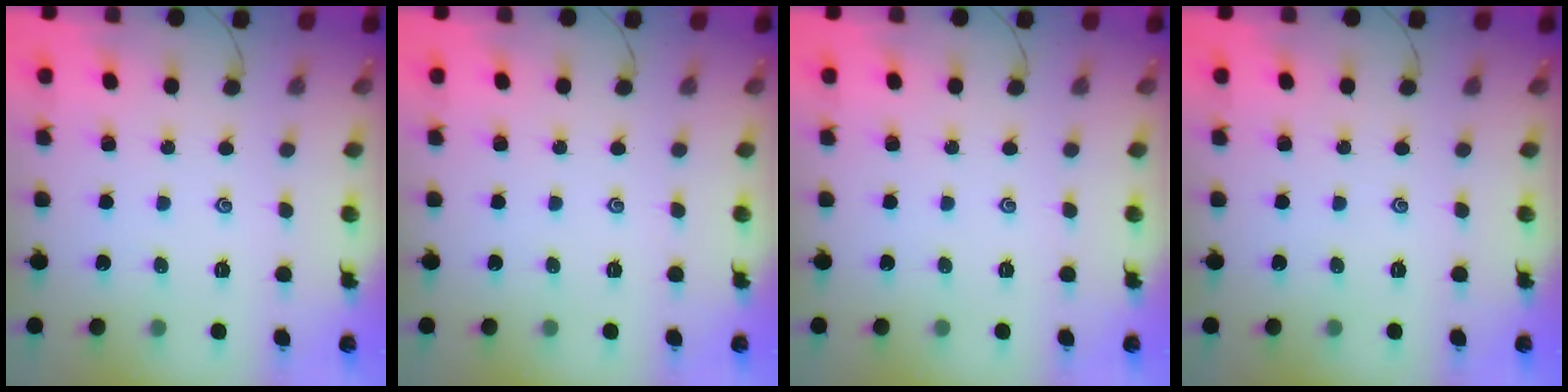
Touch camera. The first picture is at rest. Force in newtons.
{"total": 0.0}
{"total": 0.0}
{"total": 0.0}